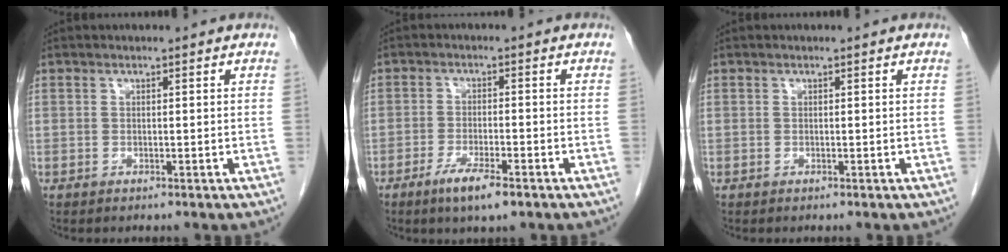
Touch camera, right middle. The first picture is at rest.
{"total": 5.3, "force": [-3.3, 0.7, 4.1], "torque": [-0.081, -0.010, -0.057]}
{"total": 0.0}